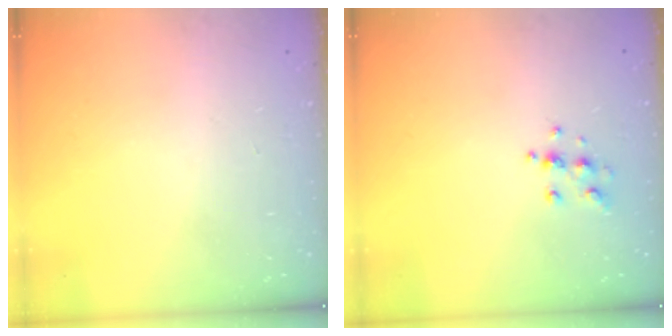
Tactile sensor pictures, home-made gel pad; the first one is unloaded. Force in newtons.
{"total": 6.4, "press": 6.3, "slide": 1.2}